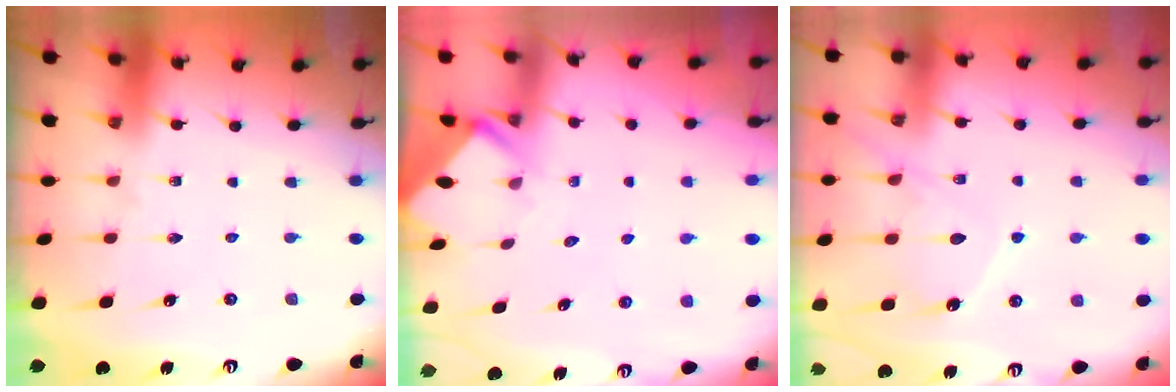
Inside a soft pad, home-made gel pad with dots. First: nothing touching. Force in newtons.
{"total": 2.4, "press": 2.4, "slide": 0.1}
{"total": 11.4, "press": 11.3, "slide": 1.2}